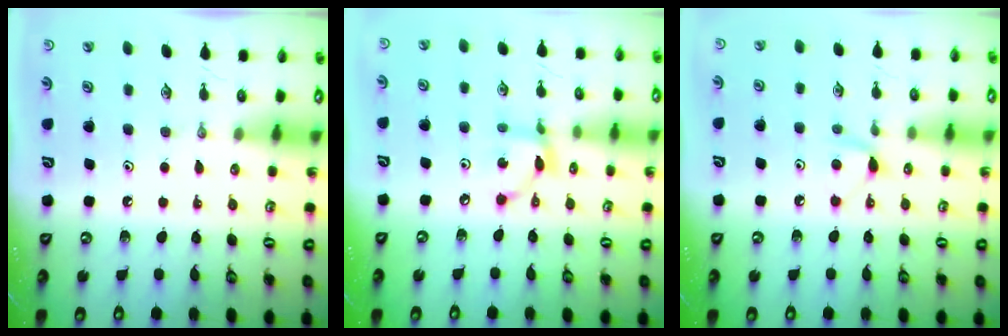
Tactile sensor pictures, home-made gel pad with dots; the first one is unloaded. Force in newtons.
{"total": 6.4, "press": 6.4, "slide": 0.2}
{"total": 6.1, "press": 6.1, "slide": 0.8}